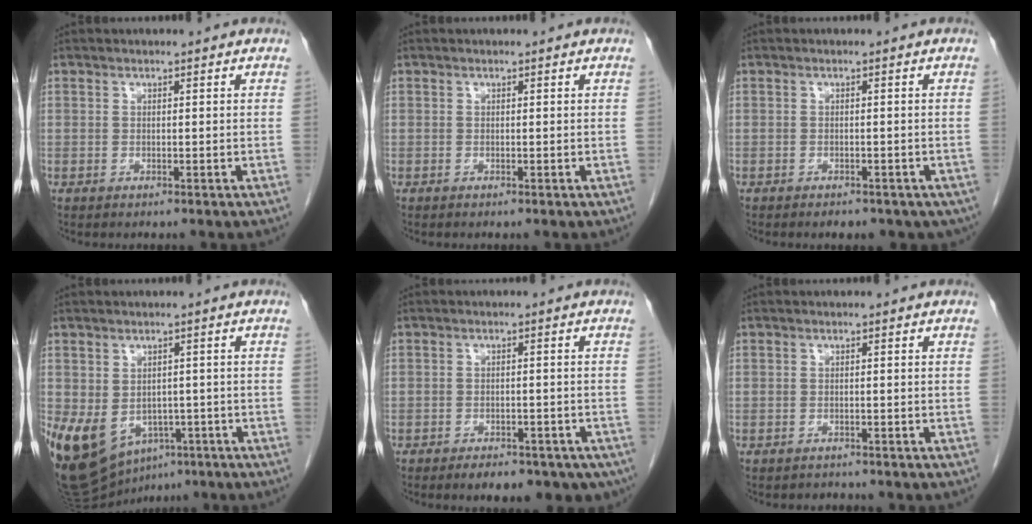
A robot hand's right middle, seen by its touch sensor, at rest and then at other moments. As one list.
[{"total": 0.0}, {"total": 5.3, "force": [-3.9, 2.7, 2.3], "torque": [-0.021, 0.001, -0.041]}, {"total": 13.2, "force": [-6.1, 9.2, 7.3], "torque": [-0.154, -0.004, -0.082]}, {"total": 10.3, "force": [-7.3, 5.0, 5.3], "torque": [-0.059, 0.000, -0.089]}, {"total": 1.4, "force": [-1.3, 0.5, -0.2], "torque": [-0.003, -0.002, -0.019]}]